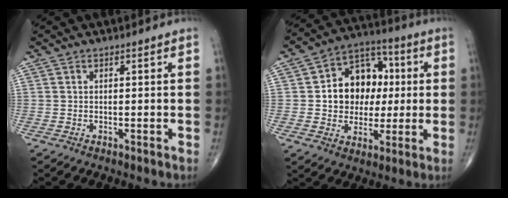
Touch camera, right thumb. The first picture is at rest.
{"total": 14.8, "force": [1.3, 11.6, 9.0], "torque": [-0.088, 0.025, 0.020]}